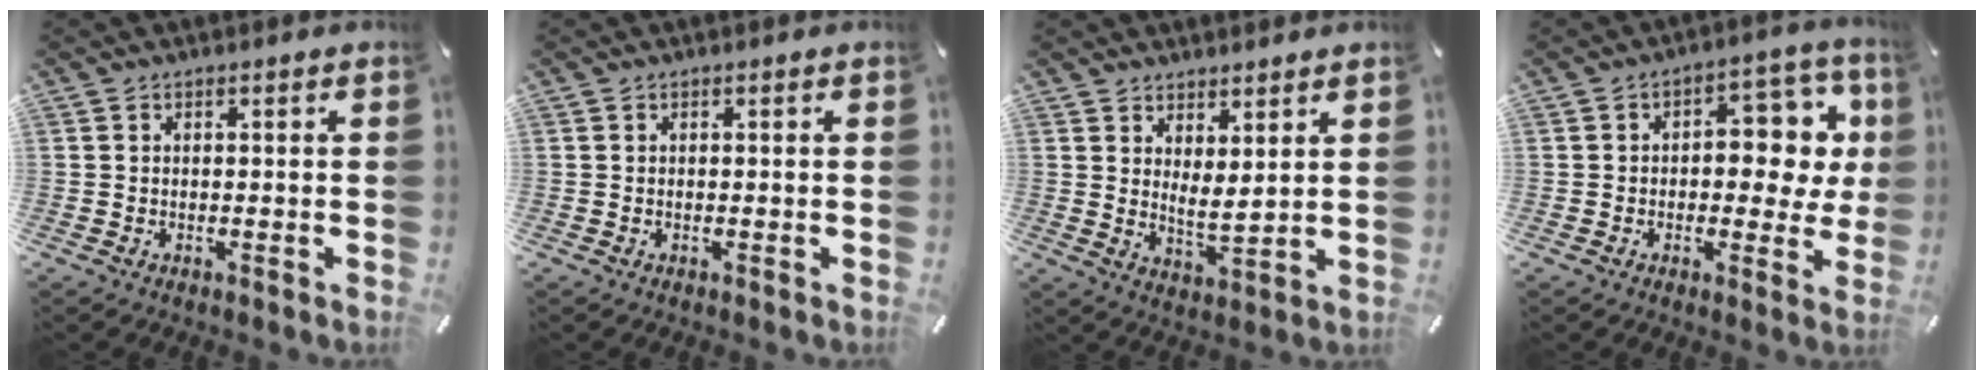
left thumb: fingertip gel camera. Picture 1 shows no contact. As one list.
[{"total": 0.0}, {"total": 4.2, "force": [4.0, 0.7, 0.9], "torque": [-0.023, -0.027, 0.074]}, {"total": 11.7, "force": [2.2, 7.1, 9.0], "torque": [-0.101, -0.023, 0.035]}]